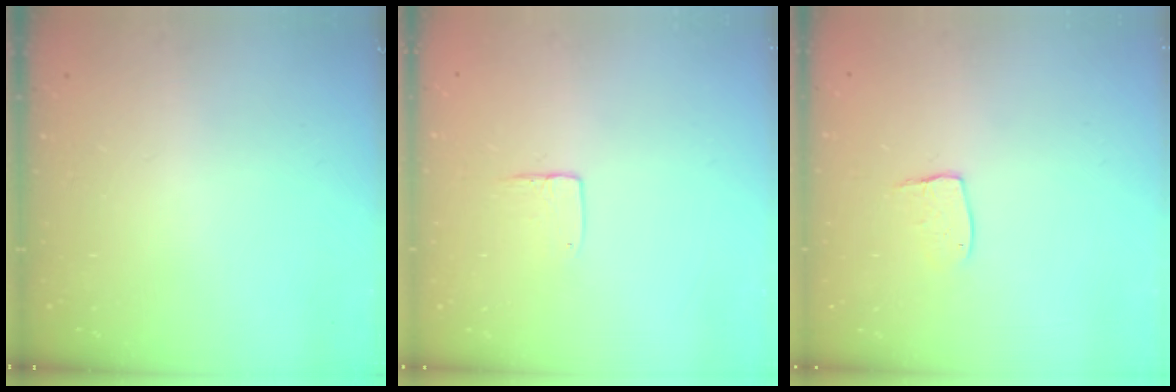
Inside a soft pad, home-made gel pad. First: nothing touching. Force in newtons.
{"total": 4.3, "press": 4.3, "slide": 0.4}
{"total": 6.6, "press": 6.6, "slide": 0.4}